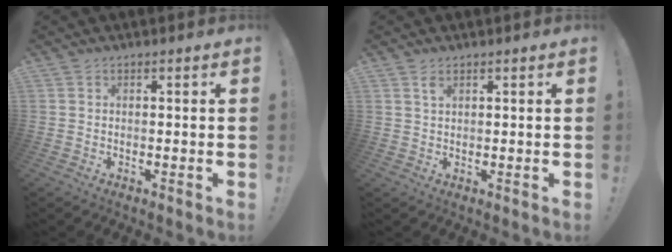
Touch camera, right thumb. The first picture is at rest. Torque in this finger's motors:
{"motor_torque": [0.00, -0.04, 0.23, -0.05, 0.01]}